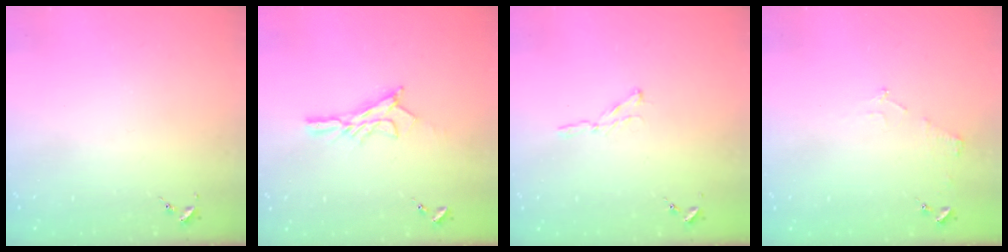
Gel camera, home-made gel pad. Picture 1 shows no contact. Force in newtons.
{"total": 11.6, "press": 11.6, "slide": 0.9}
{"total": 2.7, "press": 2.7, "slide": 0.2}
{"total": 5.9, "press": 5.9, "slide": 0.7}